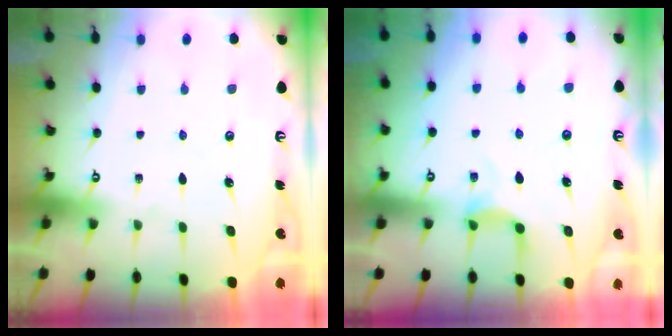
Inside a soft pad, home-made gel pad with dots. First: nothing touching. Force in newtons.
{"total": 4.3, "press": 4.3, "slide": 0.6}